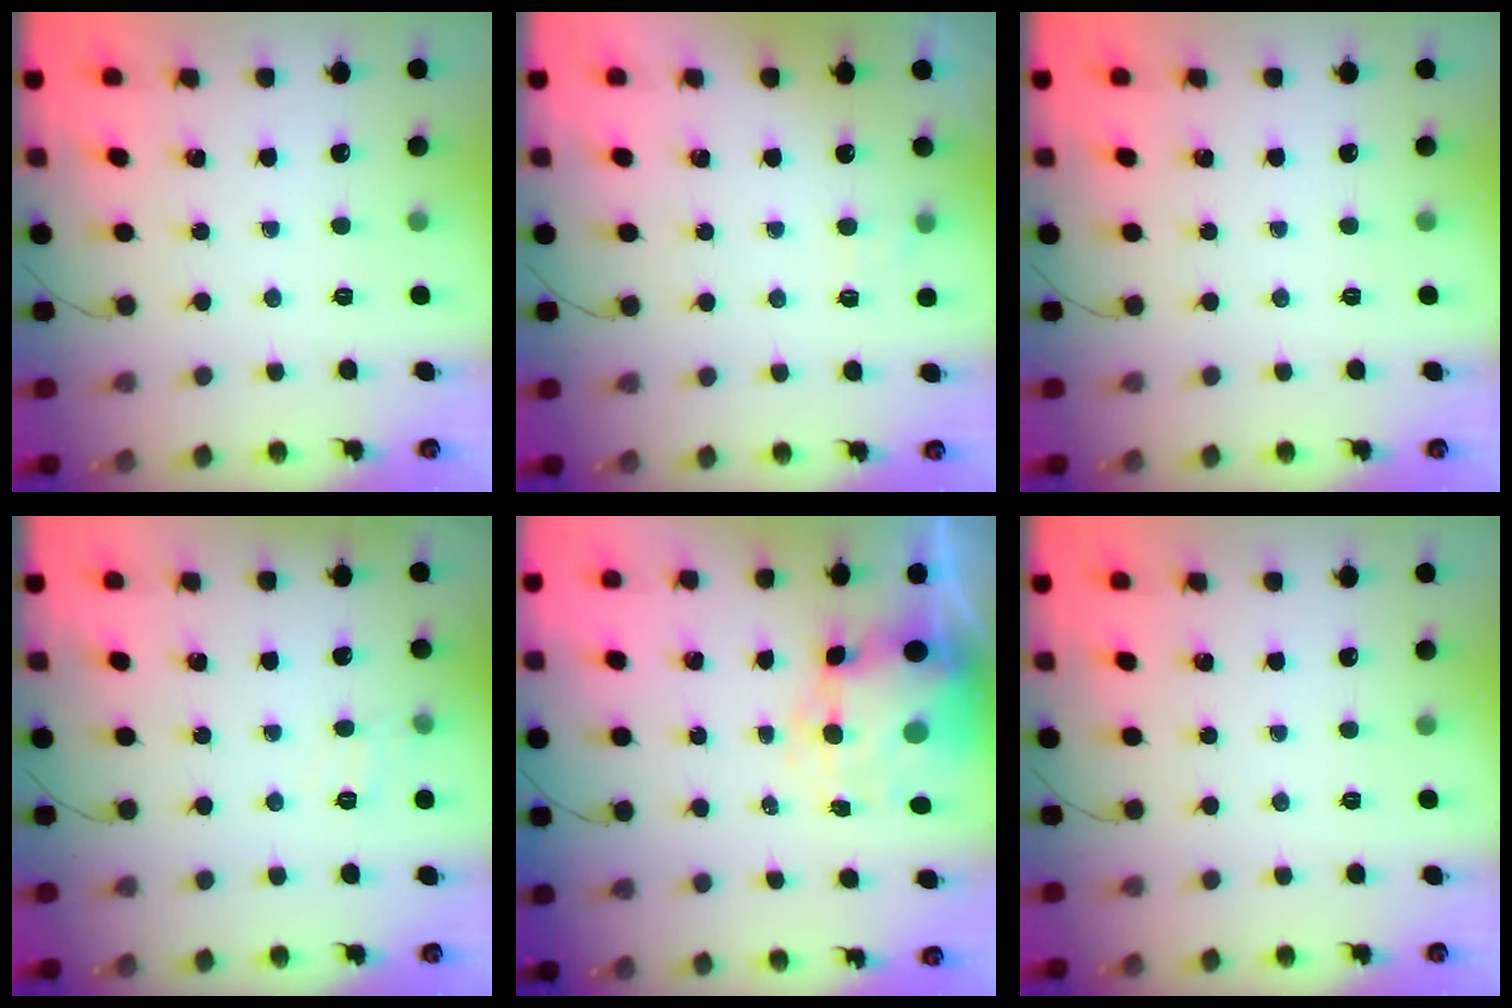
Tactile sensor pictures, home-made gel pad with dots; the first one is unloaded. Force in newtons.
{"total": 1.6, "press": 1.2, "slide": 1.1}
{"total": 0.0}
{"total": 6.1, "press": 5.9, "slide": 1.4}
{"total": 8.8, "press": 8.5, "slide": 2.0}
{"total": 0.0}